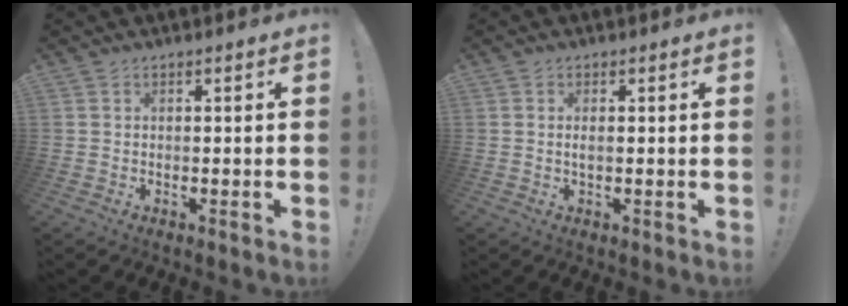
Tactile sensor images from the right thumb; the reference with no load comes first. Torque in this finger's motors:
{"motor_torque": [-0.32, -0.21, 0.04, 0.28, 0.00]}